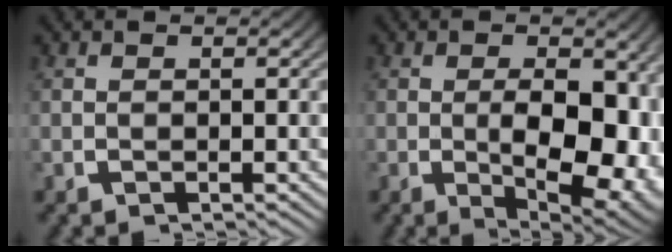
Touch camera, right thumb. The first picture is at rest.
{"total": 10.1, "force": [-2.0, 5.7, 8.1], "torque": [-0.139, -0.054, -0.010]}